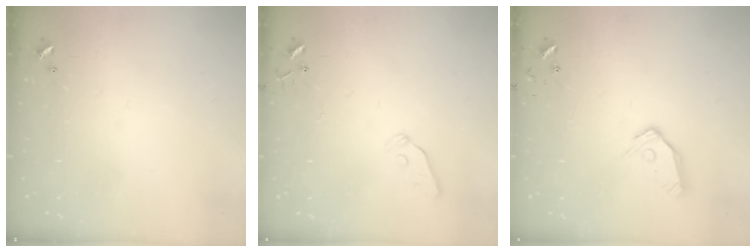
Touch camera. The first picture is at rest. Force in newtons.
{"total": 5.2, "press": 5.2, "slide": 0.6}
{"total": 10.1, "press": 10.1, "slide": 1.2}